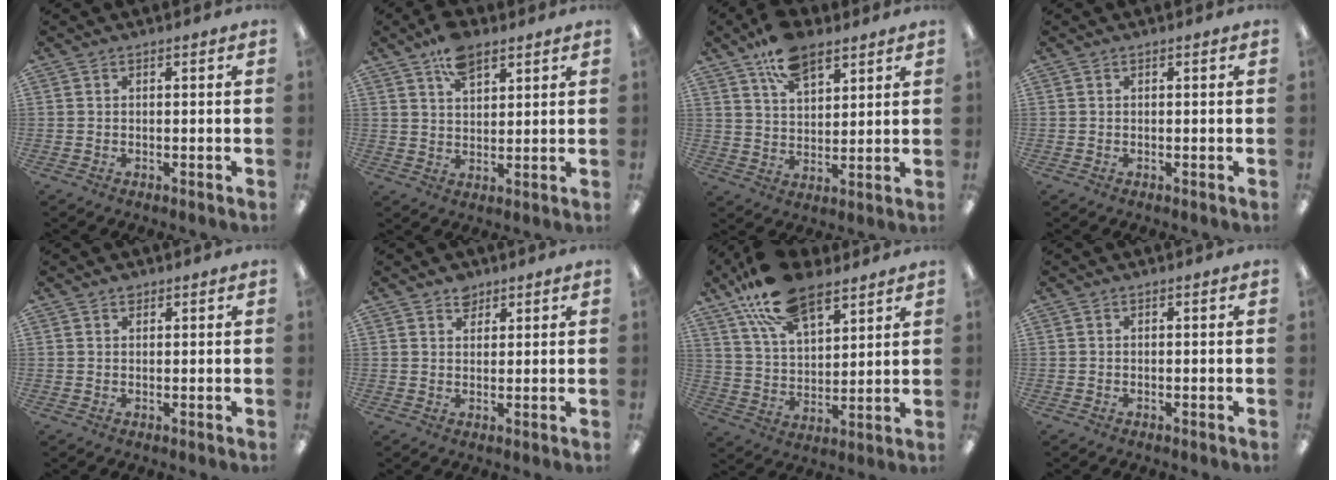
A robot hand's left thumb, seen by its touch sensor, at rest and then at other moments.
{"total": 7.9, "force": [5.5, 4.0, 4.1], "torque": [-0.071, -0.018, 0.100]}
{"total": 11.3, "force": [7.6, 5.8, 6.0], "torque": [-0.103, -0.030, 0.140]}
{"total": 0.0}
{"total": 1.3, "force": [1.2, 0.6, 0.3], "torque": [0.001, -0.004, 0.020]}
{"total": 3.6, "force": [2.9, 2.1, 0.6], "torque": [-0.002, -0.012, 0.052]}
{"total": 17.6, "force": [11.9, 8.4, 9.8], "torque": [-0.182, -0.050, 0.217]}
{"total": 0.0}